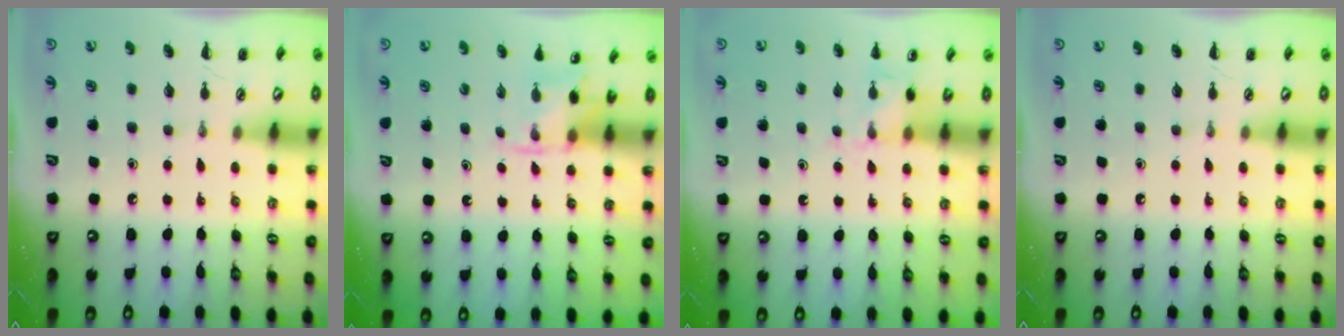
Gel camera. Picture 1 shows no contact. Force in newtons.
{"total": 2.6, "press": 2.5, "slide": 0.9}
{"total": 5.8, "press": 5.6, "slide": 1.4}
{"total": 0.0}